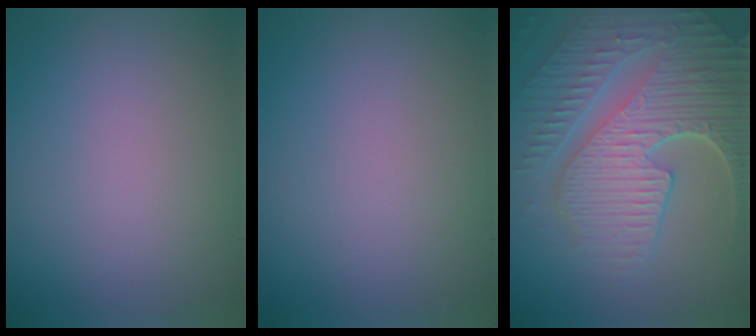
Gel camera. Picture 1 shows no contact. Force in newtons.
{"total": 0.0}
{"total": 9.3, "press": 6.3, "slide": 6.9}